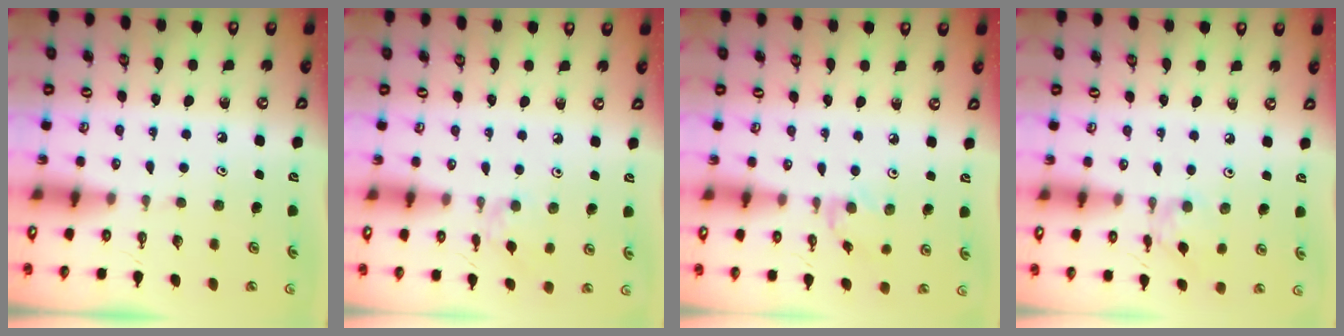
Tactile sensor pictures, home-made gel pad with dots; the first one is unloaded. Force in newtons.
{"total": 2.4, "press": 2.3, "slide": 0.5}
{"total": 2.0, "press": 2.0, "slide": 0.4}
{"total": 2.0, "press": 2.0, "slide": 0.3}